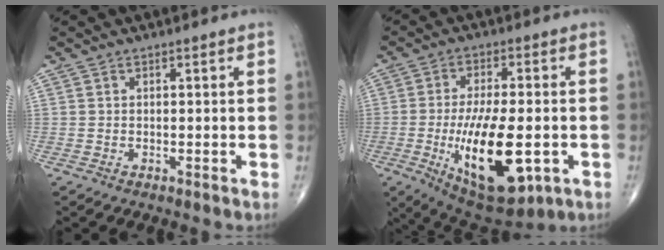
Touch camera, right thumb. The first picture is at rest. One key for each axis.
{"total": 18.8, "fx": -4.5, "fy": 7.7, "fz": 16.5, "tx": -0.275, "ty": -0.007, "tz": -0.053}